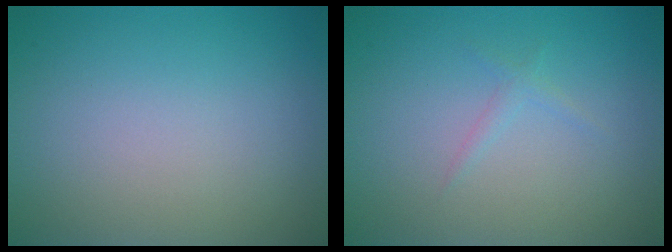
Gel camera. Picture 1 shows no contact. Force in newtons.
{"total": 0.7, "press": 0.7, "slide": 0.1}